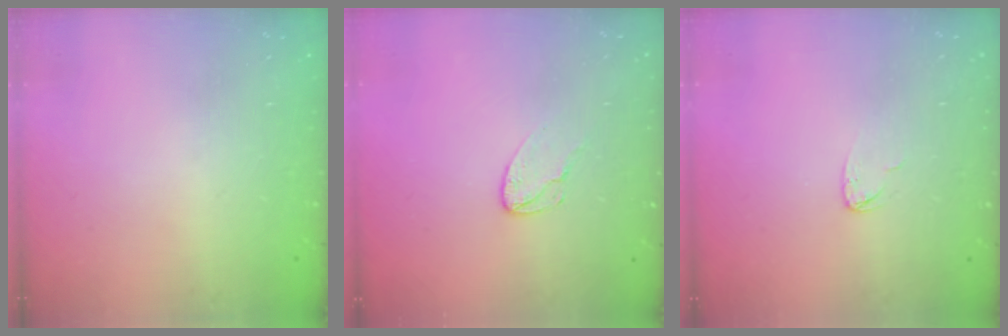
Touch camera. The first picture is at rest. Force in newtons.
{"total": 4.1, "press": 4.1, "slide": 0.3}
{"total": 3.8, "press": 3.8, "slide": 0.2}